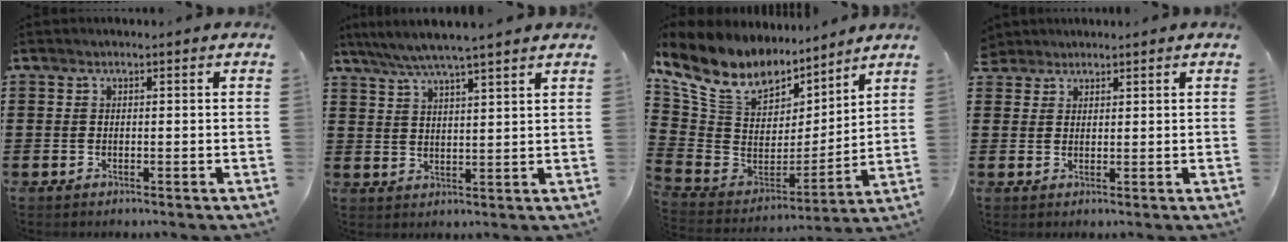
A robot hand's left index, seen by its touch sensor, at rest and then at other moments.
{"total": 4.9, "force": [4.3, -0.4, 2.4], "torque": [-0.058, -0.018, 0.075]}
{"total": 10.9, "force": [8.4, 5.5, 4.1], "torque": [-0.141, -0.056, 0.151]}
{"total": 2.1, "force": [1.8, 1.0, -0.2], "torque": [-0.004, 0.006, 0.036]}